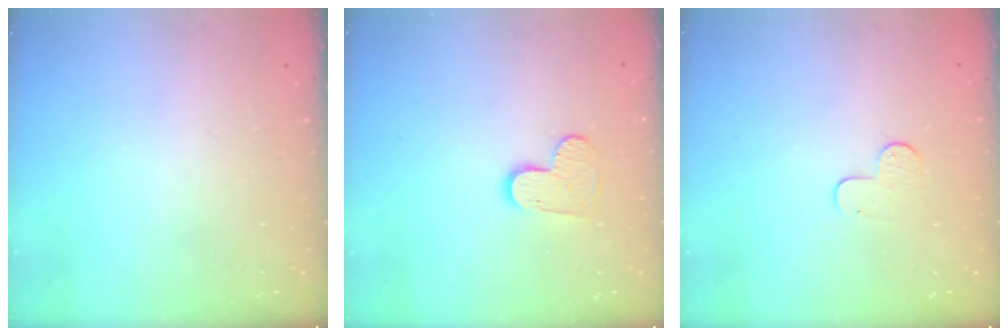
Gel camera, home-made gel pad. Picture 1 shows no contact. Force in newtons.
{"total": 6.9, "press": 6.9, "slide": 0.5}
{"total": 5.1, "press": 5.1, "slide": 0.5}